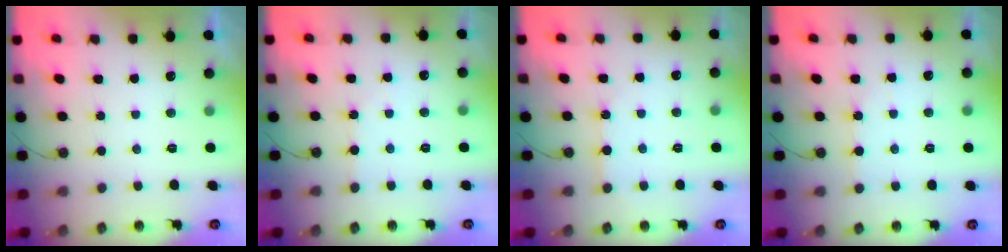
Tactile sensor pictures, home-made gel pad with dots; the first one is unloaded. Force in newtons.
{"total": 2.6, "press": 2.6, "slide": 0.3}
{"total": 6.4, "press": 6.3, "slide": 0.7}
{"total": 3.0, "press": 3.0, "slide": 0.4}